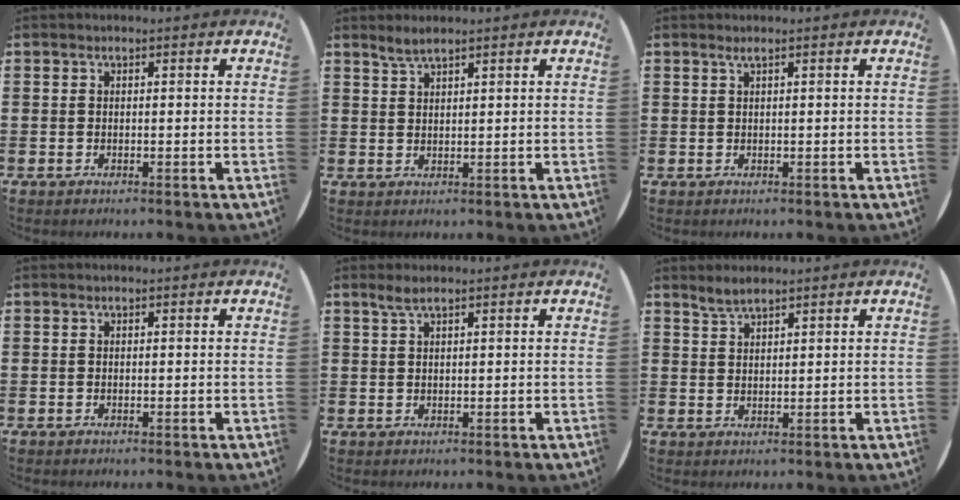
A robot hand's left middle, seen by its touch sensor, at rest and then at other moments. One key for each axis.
{"total": 1.9, "fx": 1.8, "fy": 0.1, "fz": 0.7, "tx": -0.015, "ty": 0.002, "tz": 0.033}
{"total": 0.7, "fx": 0.3, "fy": -0.1, "fz": 0.6, "tx": -0.008, "ty": -0.001, "tz": 0.006}
{"total": 0.0}
{"total": 1.7, "fx": 1.2, "fy": 0.2, "fz": 1.1, "tx": -0.023, "ty": 0.003, "tz": 0.022}
{"total": 2.2, "fx": 2.1, "fy": 0.3, "fz": 0.7, "tx": -0.015, "ty": 0.002, "tz": 0.040}